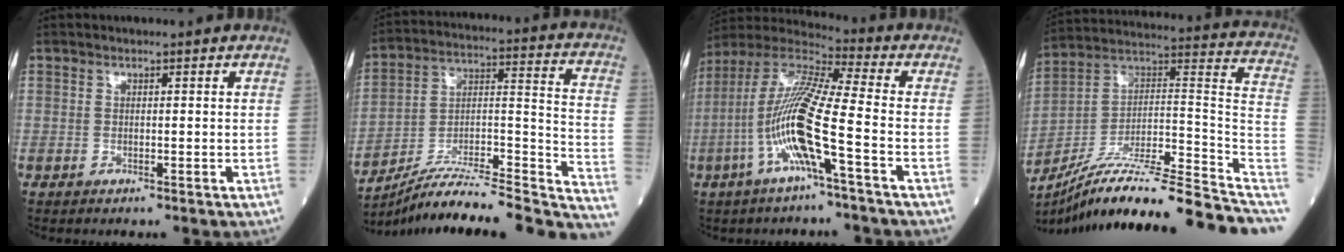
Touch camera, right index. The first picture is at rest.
{"total": 22.9, "force": [-19.8, 1.6, 11.4], "torque": [-0.123, 0.035, -0.303]}
{"total": 14.4, "force": [-4.2, 0.1, 13.8], "torque": [-0.285, 0.004, -0.092]}
{"total": 28.0, "force": [-22.9, 0.3, 16.1], "torque": [-0.163, 0.020, -0.353]}